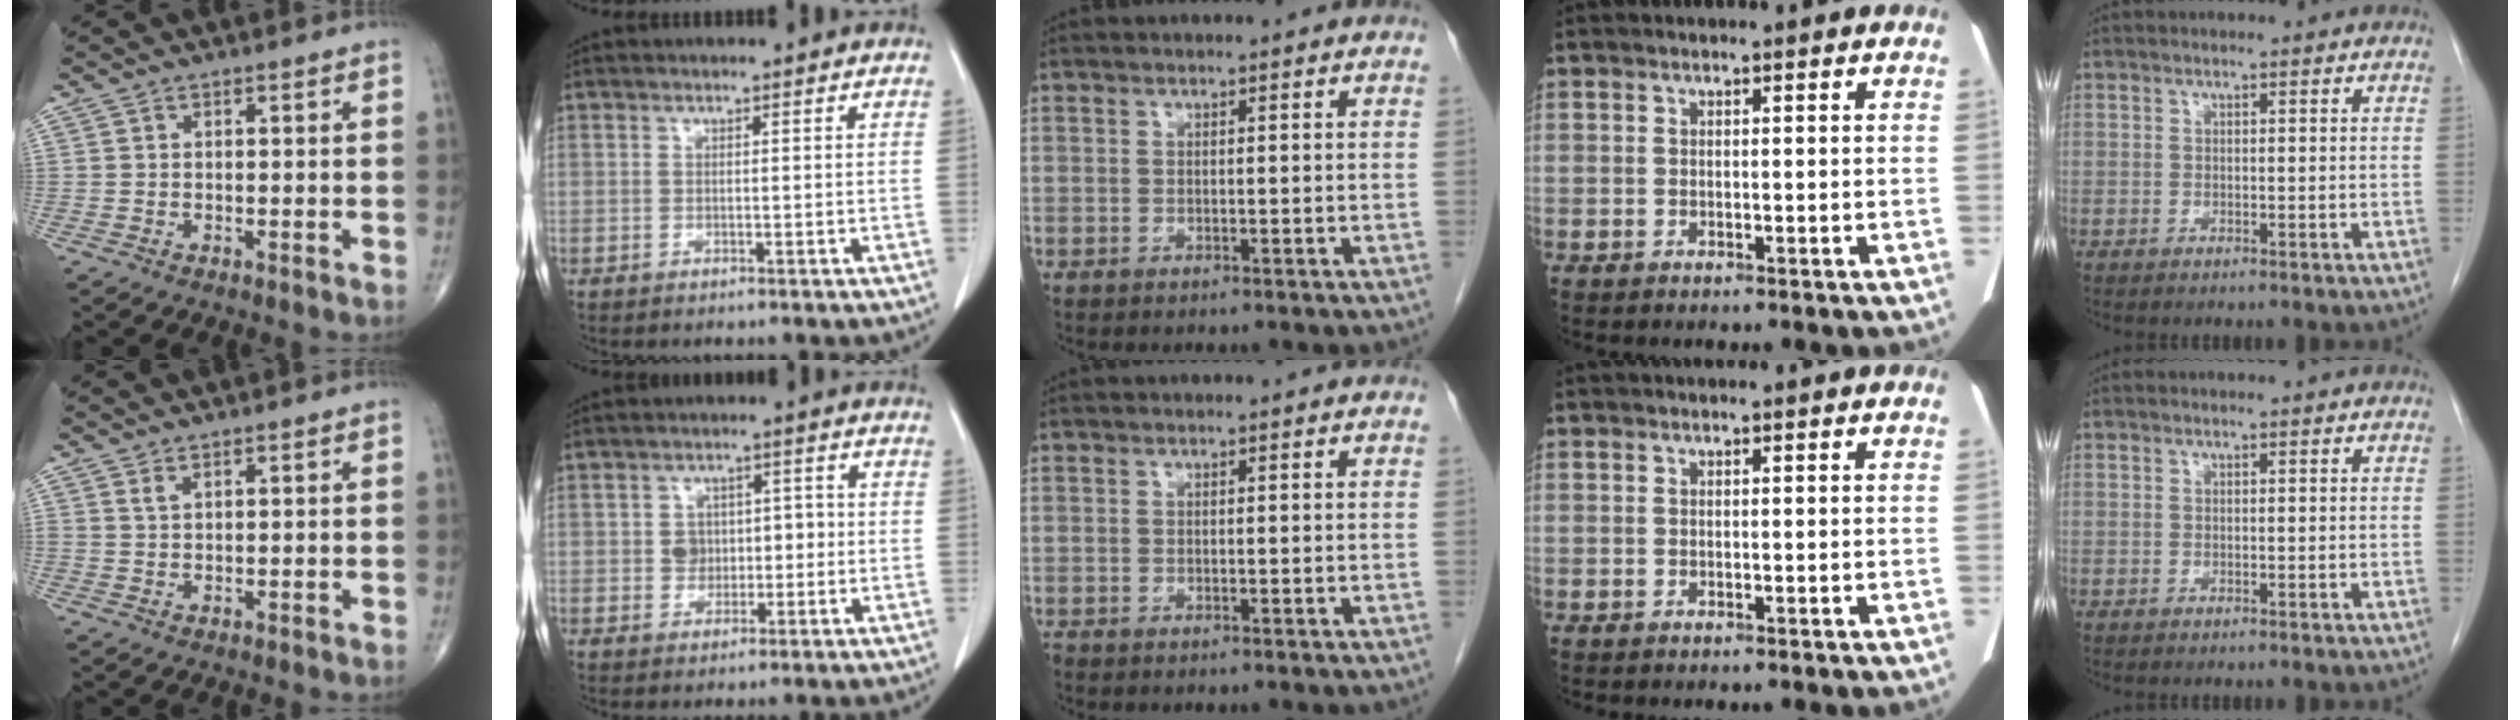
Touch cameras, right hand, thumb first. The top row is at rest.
{"thumb": {"total": 1.1, "force": [0.8, 0.4, 0.6], "torque": [-0.010, -0.001, 0.019]}, "index": {"total": 4.1, "force": [-0.4, 3.6, 1.9], "torque": [-0.022, 0.018, -0.004]}}